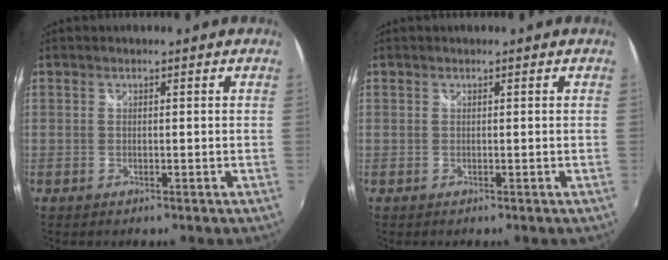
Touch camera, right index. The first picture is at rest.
{"total": 0.0}